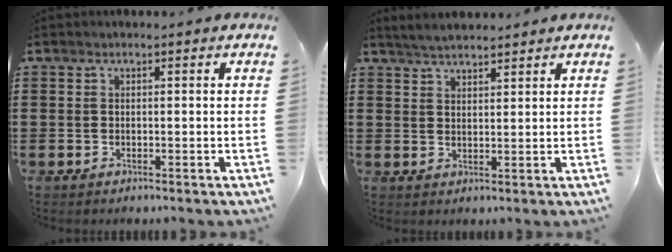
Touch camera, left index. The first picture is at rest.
{"total": 2.8, "force": [2.8, 0.3, 0.4], "torque": [-0.016, 0.000, 0.053]}